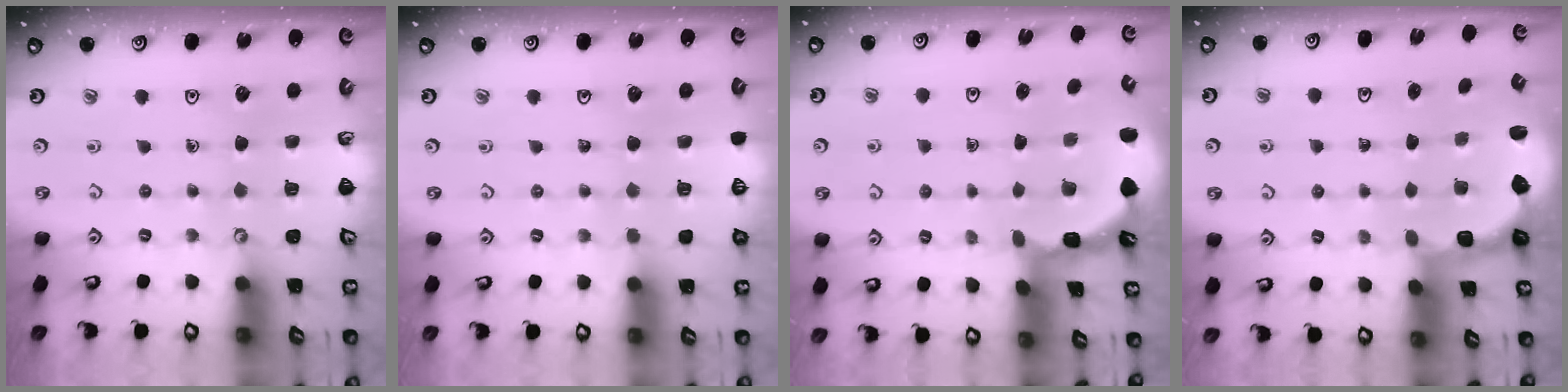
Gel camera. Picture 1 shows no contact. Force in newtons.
{"total": 0.0}
{"total": 2.2, "press": 2.2, "slide": 0.4}
{"total": 2.7, "press": 2.0, "slide": 1.9}